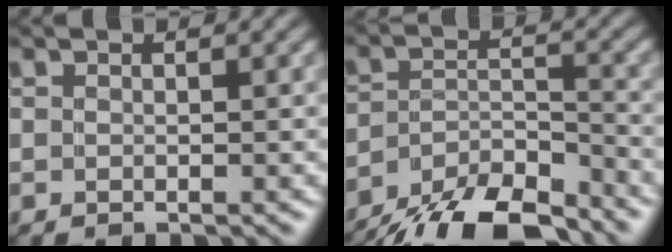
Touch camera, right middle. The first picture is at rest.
{"total": 9.4, "force": [-8.4, 2.6, 3.3], "torque": [-0.057, -0.007, -0.143]}